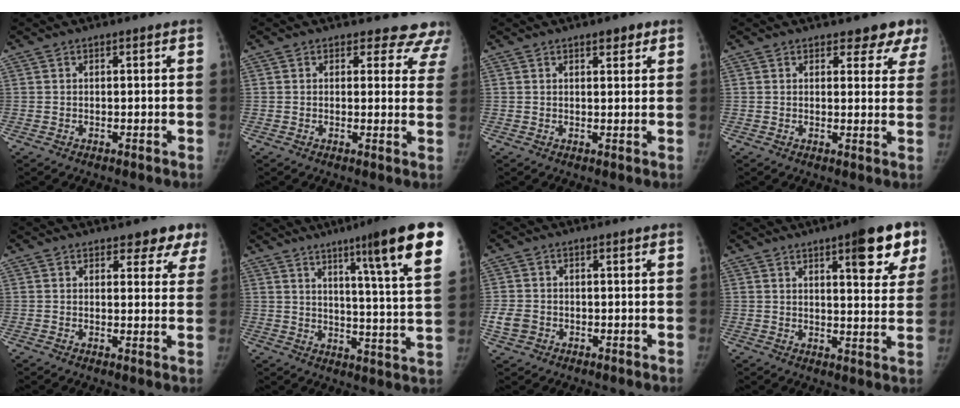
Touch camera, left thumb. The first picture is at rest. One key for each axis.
{"total": 8.9, "fx": 7.9, "fy": 4.0, "fz": 0.2, "tx": 0.058, "ty": -0.039, "tz": 0.052}
{"total": 2.5, "fx": 1.7, "fy": 1.1, "fz": 1.5, "tx": -0.009, "ty": -0.008, "tz": 0.021}
{"total": 5.3, "fx": 4.4, "fy": 2.6, "fz": 1.5, "tx": 0.020, "ty": -0.025, "tz": 0.036}
{"total": 5.4, "fx": 4.1, "fy": 2.8, "fz": 2.0, "tx": 0.015, "ty": -0.022, "tz": 0.037}
{"total": 19.6, "fx": 11.2, "fy": 1.1, "fz": 16.0, "tx": -0.205, "ty": -0.048, "tz": 0.147}
{"total": 3.6, "fx": -1.2, "fy": 3.0, "fz": 1.7, "tx": -0.029, "ty": 0.007, "tz": -0.019}
{"total": 13.6, "fx": 7.2, "fy": 4.2, "fz": 10.8, "tx": -0.093, "ty": -0.027, "tz": 0.088}